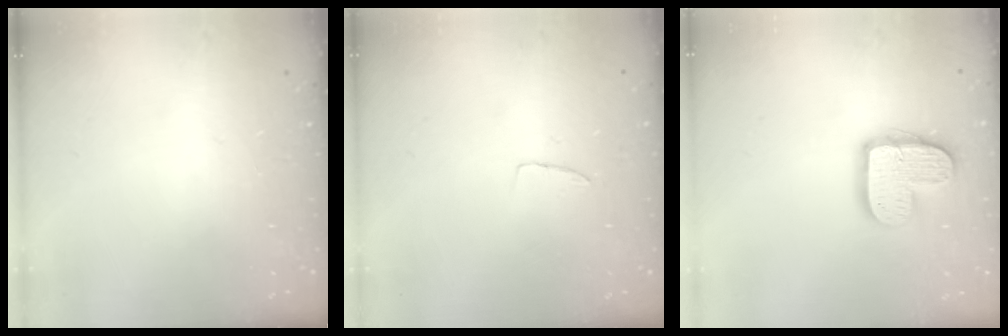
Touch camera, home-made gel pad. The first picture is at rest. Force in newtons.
{"total": 3.5, "press": 3.5, "slide": 0.2}
{"total": 13.8, "press": 13.8, "slide": 0.9}